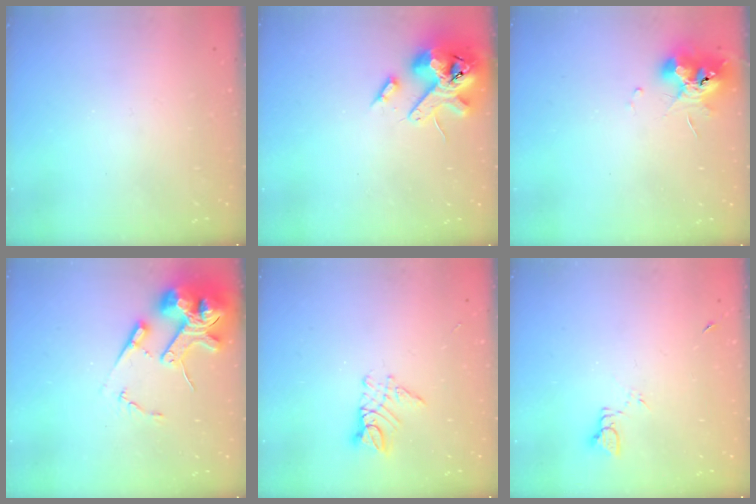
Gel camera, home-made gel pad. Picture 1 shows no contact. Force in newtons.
{"total": 14.5, "press": 14.3, "slide": 2.4}
{"total": 10.7, "press": 10.6, "slide": 0.7}
{"total": 15.8, "press": 15.6, "slide": 2.2}
{"total": 7.7, "press": 7.7, "slide": 0.5}
{"total": 2.5, "press": 2.5, "slide": 0.3}